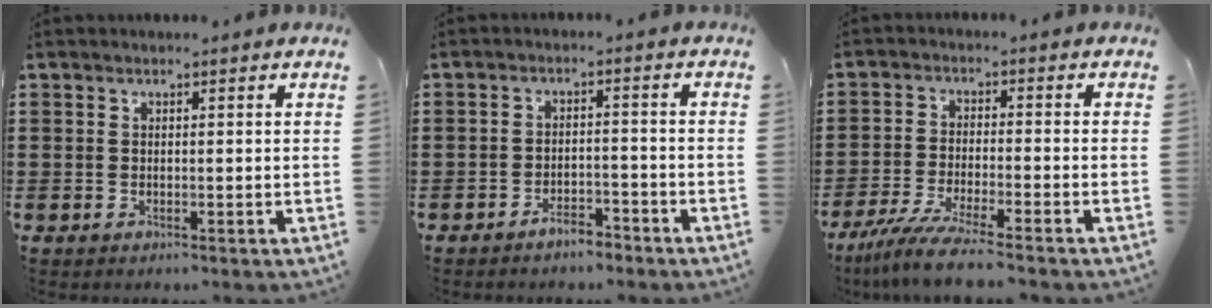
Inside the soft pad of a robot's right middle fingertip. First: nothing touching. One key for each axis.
{"total": 3.1, "fx": -3.0, "fy": 0.6, "fz": 0.8, "tx": -0.018, "ty": 0.007, "tz": -0.060}
{"total": 6.5, "fx": -5.6, "fy": -0.2, "fz": 3.2, "tx": -0.077, "ty": -0.021, "tz": -0.111}